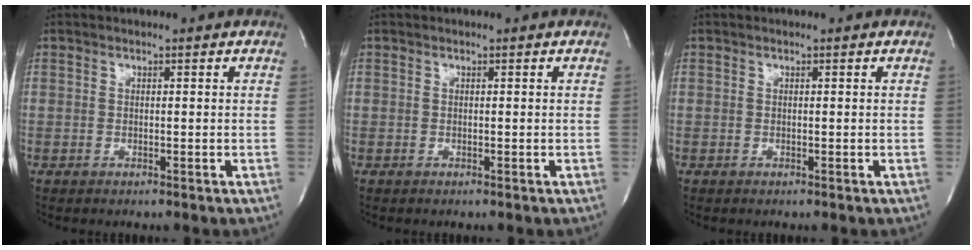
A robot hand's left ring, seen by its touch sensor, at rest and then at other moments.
{"total": 0.0}
{"total": 0.0}